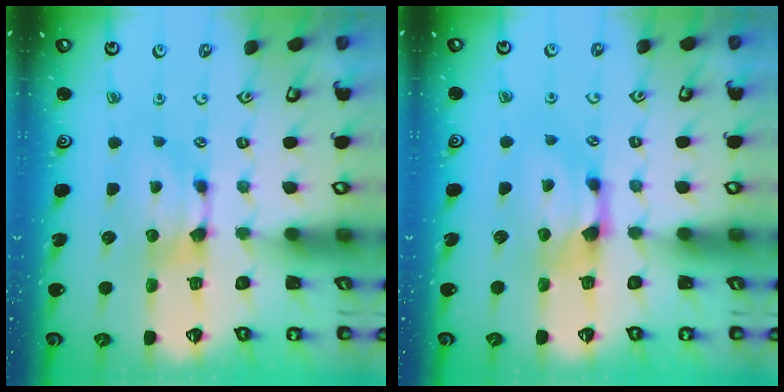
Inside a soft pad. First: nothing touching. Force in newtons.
{"total": 1.6, "press": 1.1, "slide": 1.1}